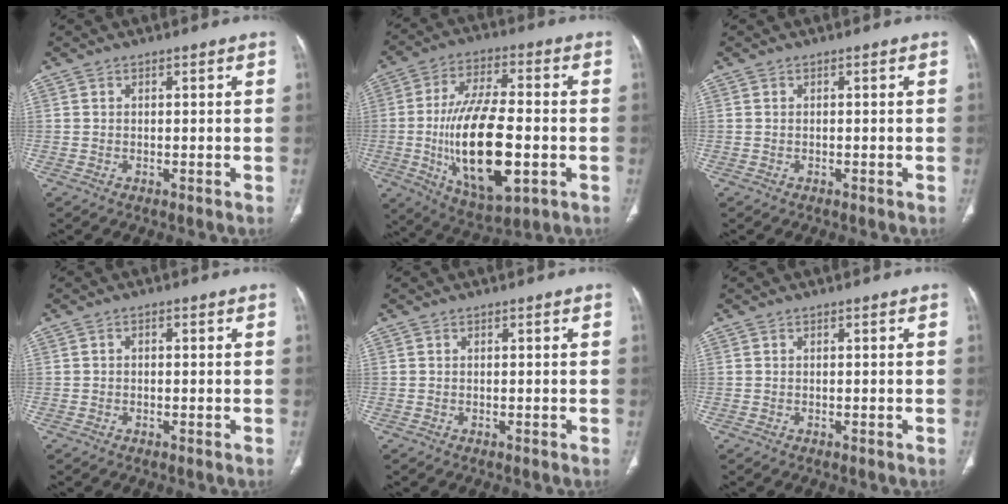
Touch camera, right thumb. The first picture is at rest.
{"total": 20.7, "force": [-3.8, 8.6, 18.4], "torque": [-0.329, 0.005, -0.053]}
{"total": 0.0}
{"total": 0.7, "force": [0.0, 0.5, 0.5], "torque": [-0.005, 0.002, -0.003]}
{"total": 0.0}
{"total": 0.0}